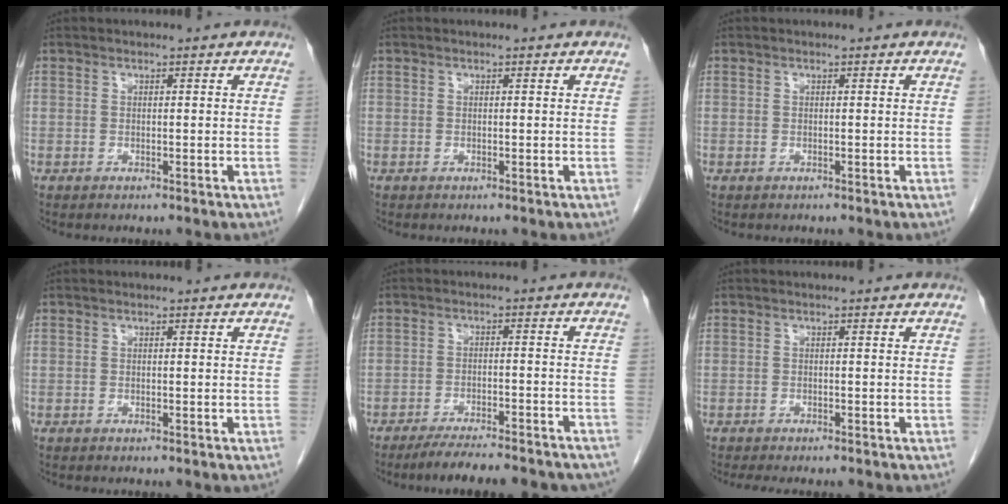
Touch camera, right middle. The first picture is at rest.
{"total": 0.0}
{"total": 0.0}
{"total": 0.0}
{"total": 15.2, "force": [-13.6, 2.2, 6.4], "torque": [-0.080, -0.006, -0.178]}
{"total": 5.6, "force": [-4.9, 1.3, 2.6], "torque": [-0.027, -0.007, -0.066]}